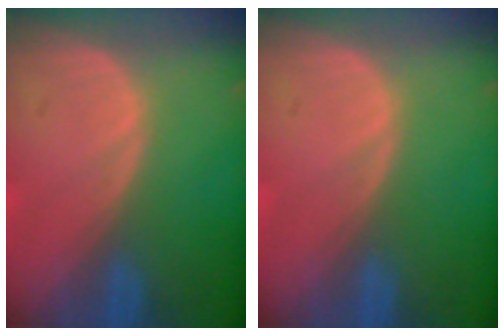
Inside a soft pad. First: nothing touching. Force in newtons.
{"total": 0.0}